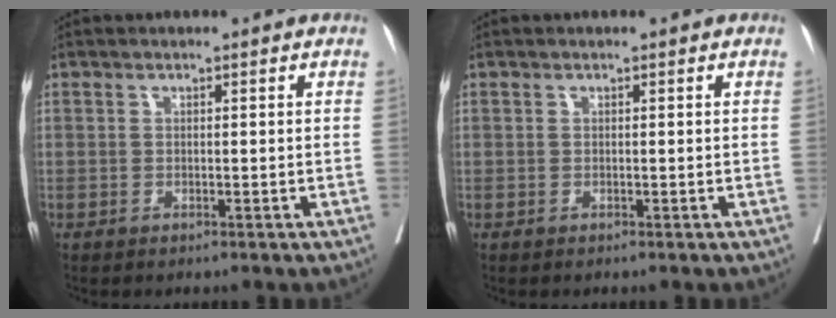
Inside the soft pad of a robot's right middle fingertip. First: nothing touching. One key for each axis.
{"total": 0.0}